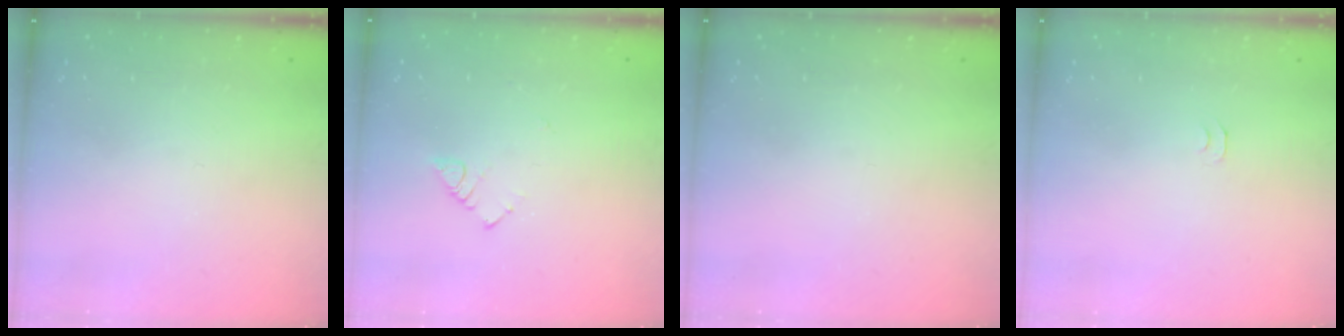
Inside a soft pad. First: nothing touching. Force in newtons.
{"total": 3.0, "press": 2.9, "slide": 0.4}
{"total": 0.0}
{"total": 5.1, "press": 5.1, "slide": 0.5}